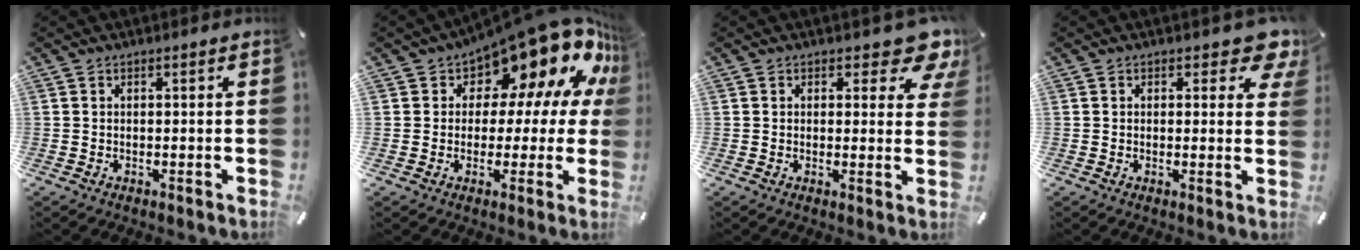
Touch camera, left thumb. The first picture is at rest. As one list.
[{"total": 15.9, "force": [11.0, 7.7, 8.6], "torque": [-0.131, -0.096, 0.189]}, {"total": 7.9, "force": [5.4, 3.5, 4.5], "torque": [-0.038, -0.040, 0.089]}, {"total": 5.6, "force": [3.4, 2.9, 3.3], "torque": [-0.027, -0.017, 0.052]}]